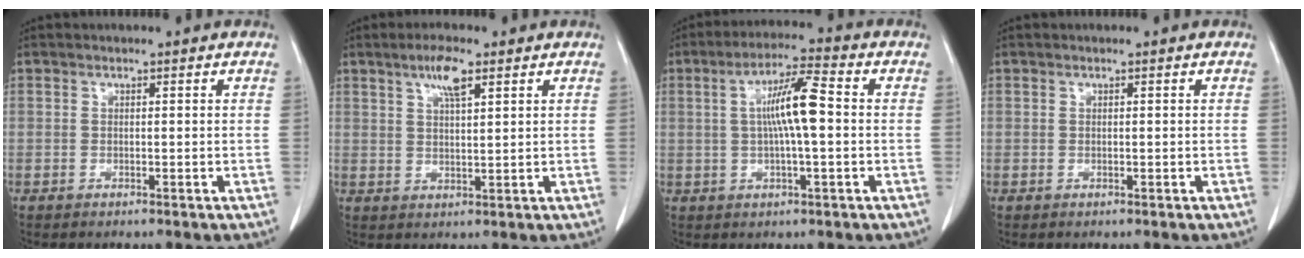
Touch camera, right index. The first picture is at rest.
{"total": 5.1, "force": [2.9, 1.2, 4.0], "torque": [-0.079, 0.002, 0.052]}
{"total": 8.7, "force": [0.5, 1.1, 8.6], "torque": [-0.158, 0.015, 0.005]}
{"total": 0.0}